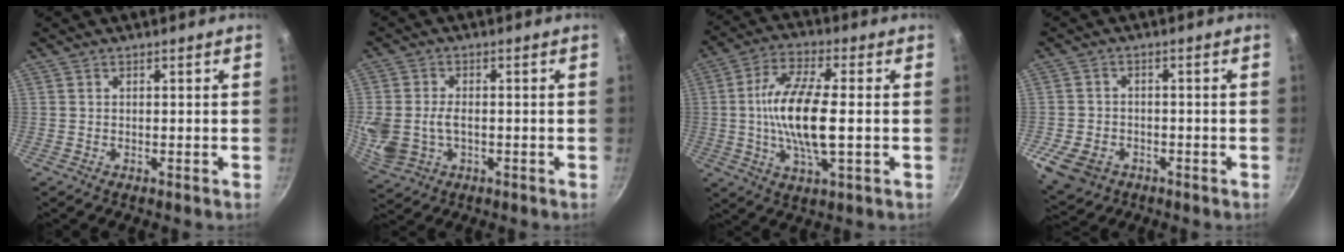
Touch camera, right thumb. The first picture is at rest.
{"total": 9.5, "force": [-0.9, 6.7, 6.6], "torque": [-0.145, -0.003, -0.009]}
{"total": 14.1, "force": [-0.5, 4.7, 13.3], "torque": [-0.260, 0.013, -0.015]}
{"total": 8.1, "force": [-3.2, 6.1, 4.4], "torque": [-0.081, 0.013, -0.052]}